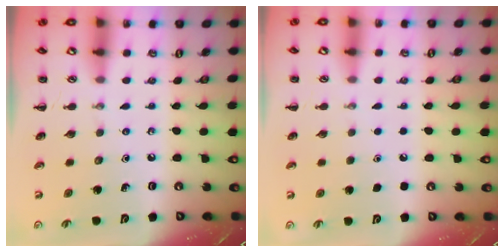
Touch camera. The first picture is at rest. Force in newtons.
{"total": 1.7, "press": 1.7, "slide": 0.1}